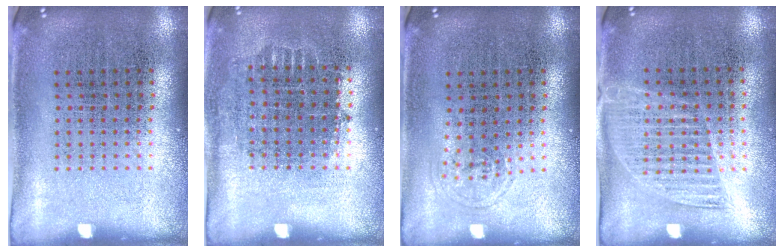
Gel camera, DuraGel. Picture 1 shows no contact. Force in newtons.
{"total": 0.7, "press": 0.7, "slide": 0.2}
{"total": 0.6, "press": 0.5, "slide": 0.3}
{"total": 1.3, "press": 1.1, "slide": 0.7}